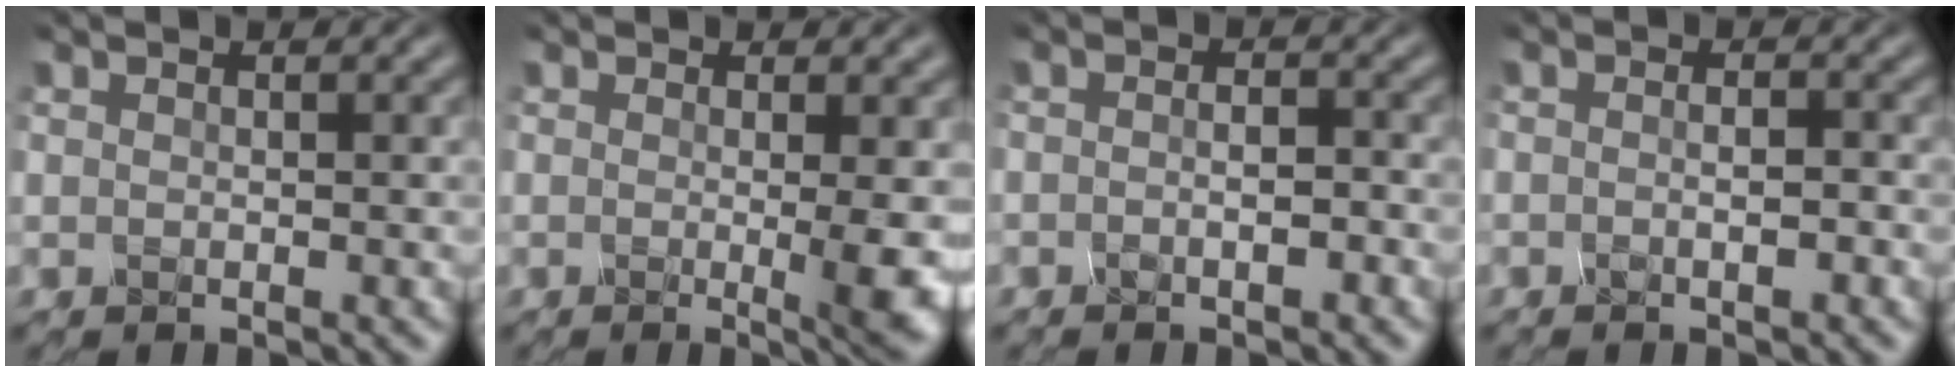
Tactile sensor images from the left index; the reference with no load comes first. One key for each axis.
{"total": 3.1, "fx": 0.1, "fy": 0.4, "fz": 3.1, "tx": -0.051, "ty": -0.012, "tz": 0.004}
{"total": 1.8, "fx": -1.0, "fy": 0.7, "fz": 1.3, "tx": -0.019, "ty": -0.002, "tz": -0.019}
{"total": 1.4, "fx": -0.9, "fy": 0.3, "fz": 1.0, "tx": -0.015, "ty": 0.000, "tz": -0.018}